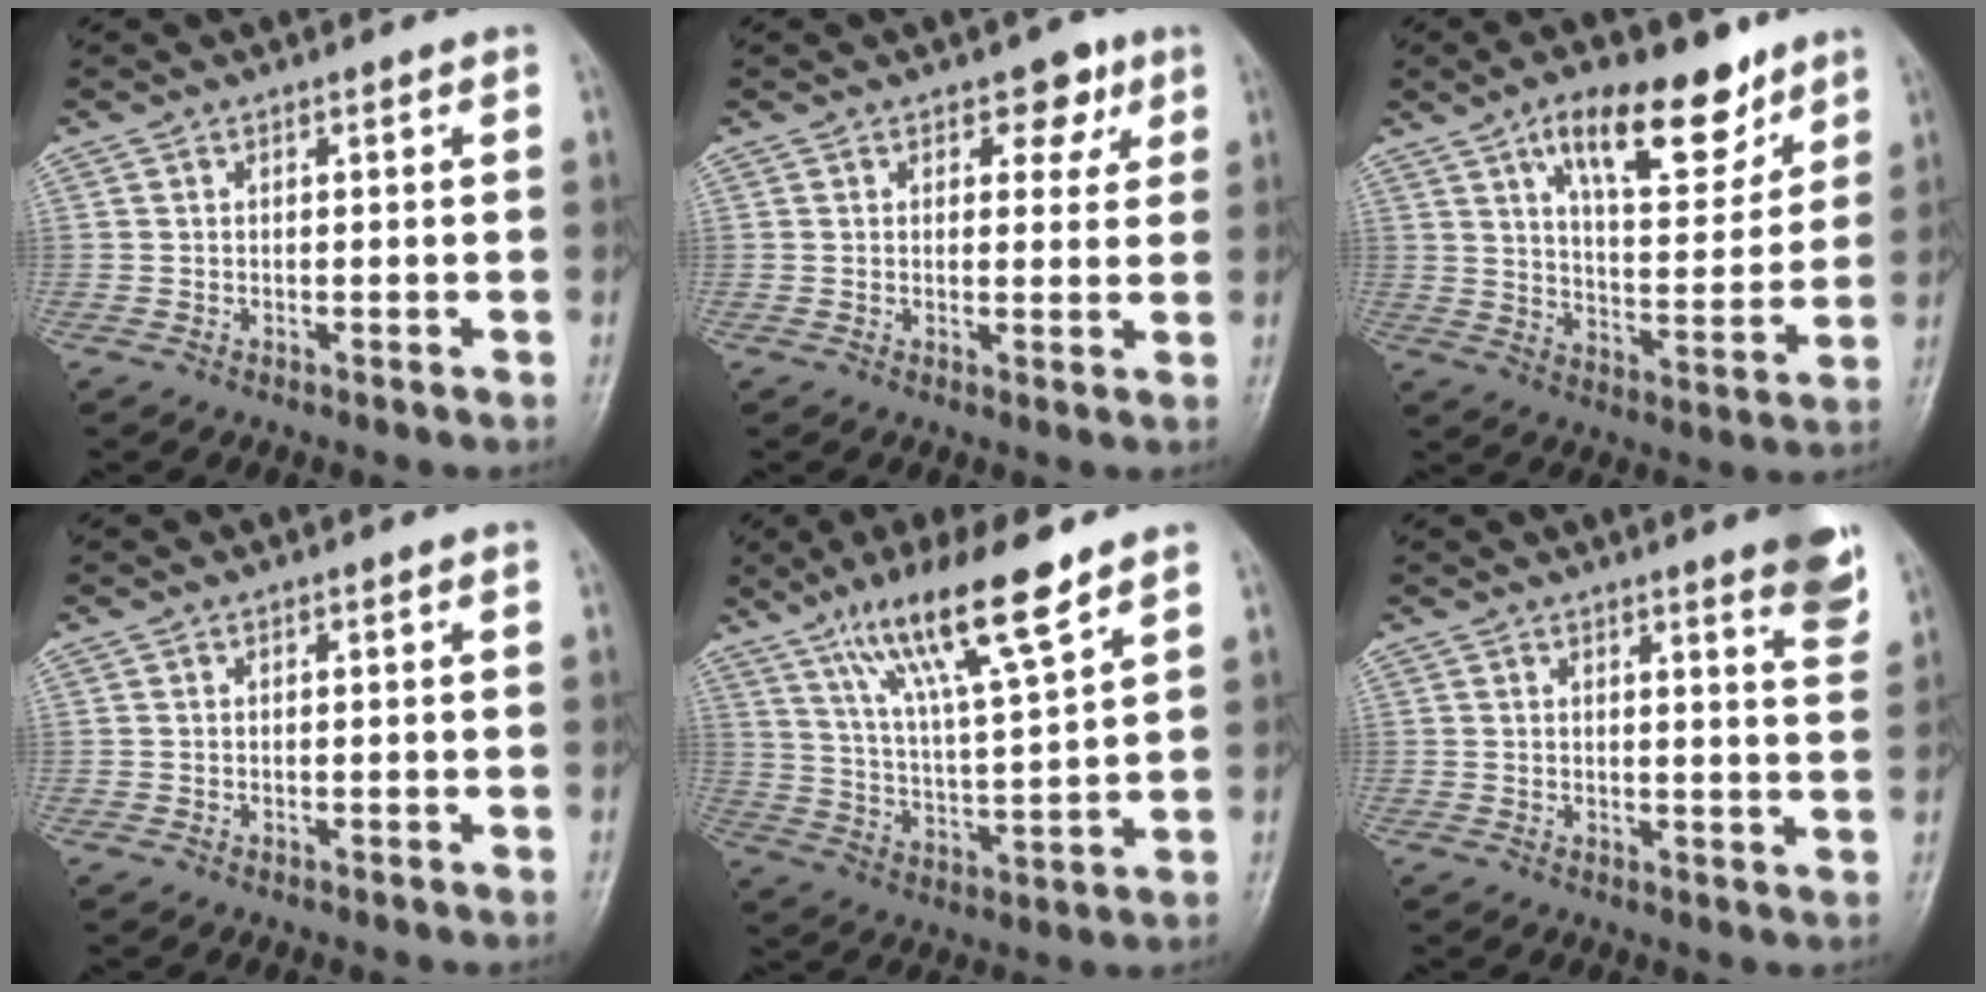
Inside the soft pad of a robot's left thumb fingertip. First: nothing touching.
{"total": 4.8, "force": [2.6, 3.0, 2.7], "torque": [-0.005, -0.009, 0.030]}
{"total": 16.1, "force": [9.9, 6.8, 10.7], "torque": [-0.125, -0.051, 0.161]}
{"total": 0.0}
{"total": 14.0, "force": [9.2, 1.7, 10.4], "torque": [-0.186, -0.040, 0.170]}
{"total": 6.1, "force": [4.1, 0.7, 4.4], "torque": [-0.045, -0.025, 0.045]}